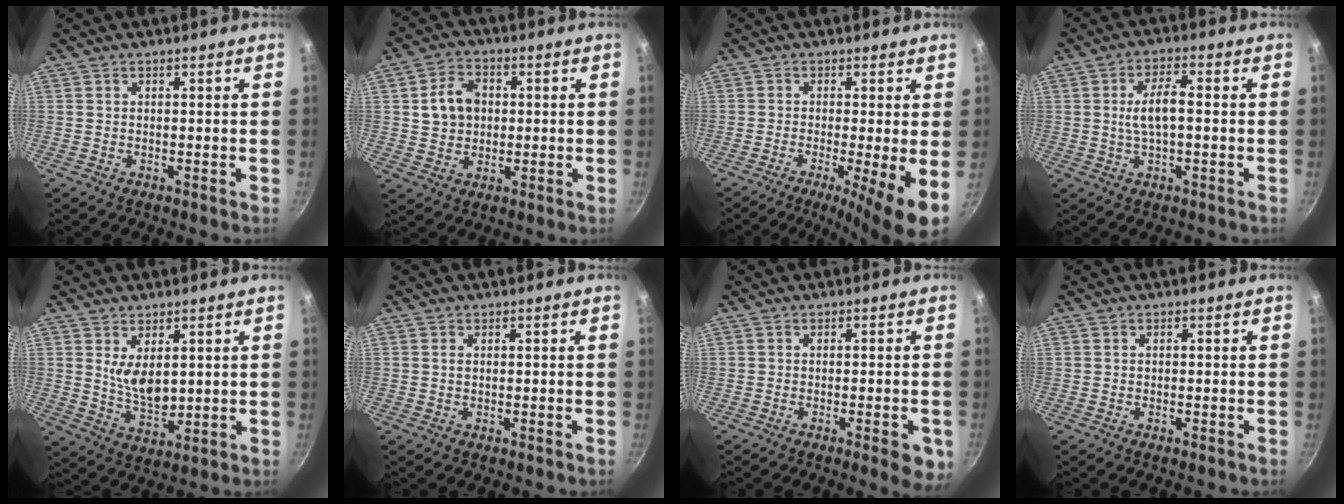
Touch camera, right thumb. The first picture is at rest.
{"total": 8.6, "force": [1.2, 6.8, 5.1], "torque": [-0.064, 0.006, 0.019]}
{"total": 10.8, "force": [-3.5, 1.6, 10.1], "torque": [-0.146, -0.021, -0.052]}
{"total": 6.6, "force": [0.2, 2.6, 6.1], "torque": [-0.121, 0.013, 0.001]}
{"total": 7.1, "force": [2.1, 3.7, 5.7], "torque": [-0.086, -0.027, 0.052]}
{"total": 0.9, "force": [0.2, 0.6, 0.7], "torque": [-0.013, 0.001, 0.006]}
{"total": 5.5, "force": [-2.4, 1.5, 4.7], "torque": [-0.051, 0.000, -0.028]}
{"total": 0.0}